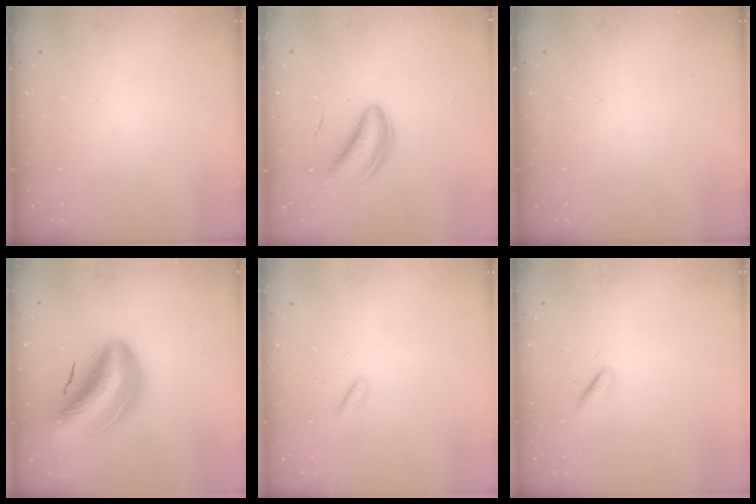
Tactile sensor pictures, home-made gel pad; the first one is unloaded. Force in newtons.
{"total": 5.7, "press": 5.5, "slide": 1.7}
{"total": 0.0}
{"total": 15.3, "press": 14.7, "slide": 4.2}
{"total": 1.4, "press": 1.1, "slide": 0.8}
{"total": 1.2, "press": 0.9, "slide": 0.7}